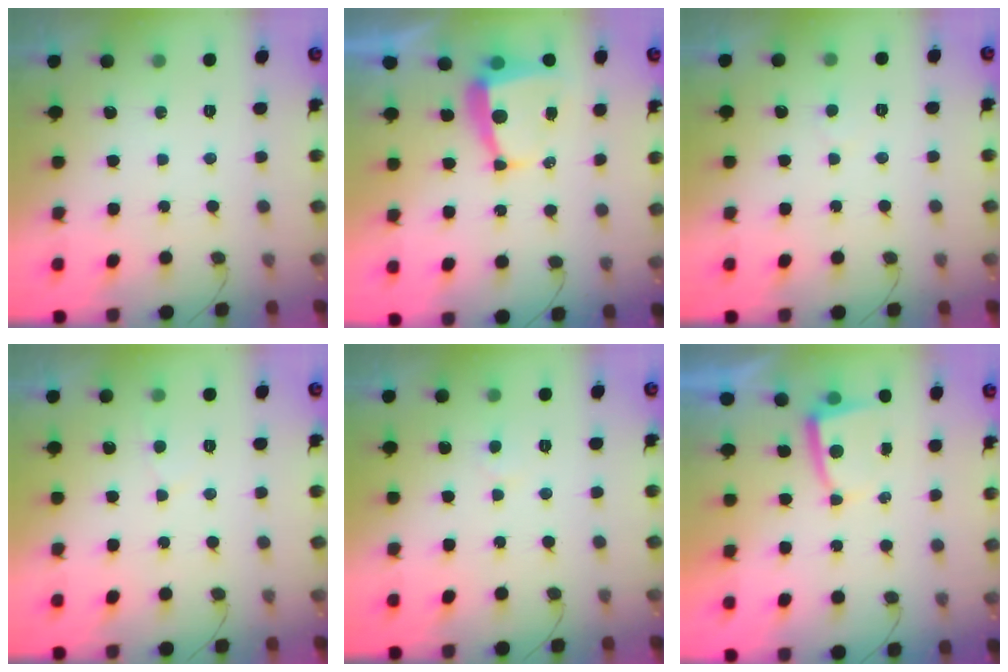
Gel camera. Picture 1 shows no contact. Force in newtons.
{"total": 6.5, "press": 6.5, "slide": 0.6}
{"total": 2.3, "press": 2.3, "slide": 0.2}
{"total": 2.7, "press": 2.7, "slide": 0.3}
{"total": 2.8, "press": 2.8, "slide": 0.3}
{"total": 2.8, "press": 2.7, "slide": 0.5}